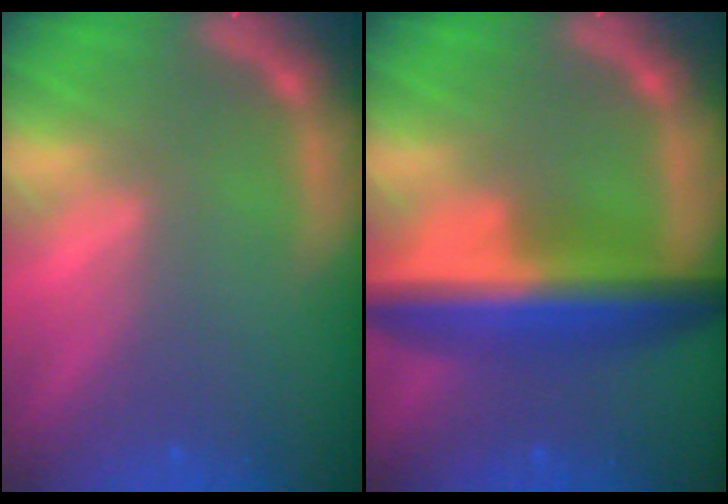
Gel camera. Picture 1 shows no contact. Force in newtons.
{"total": 9.0}